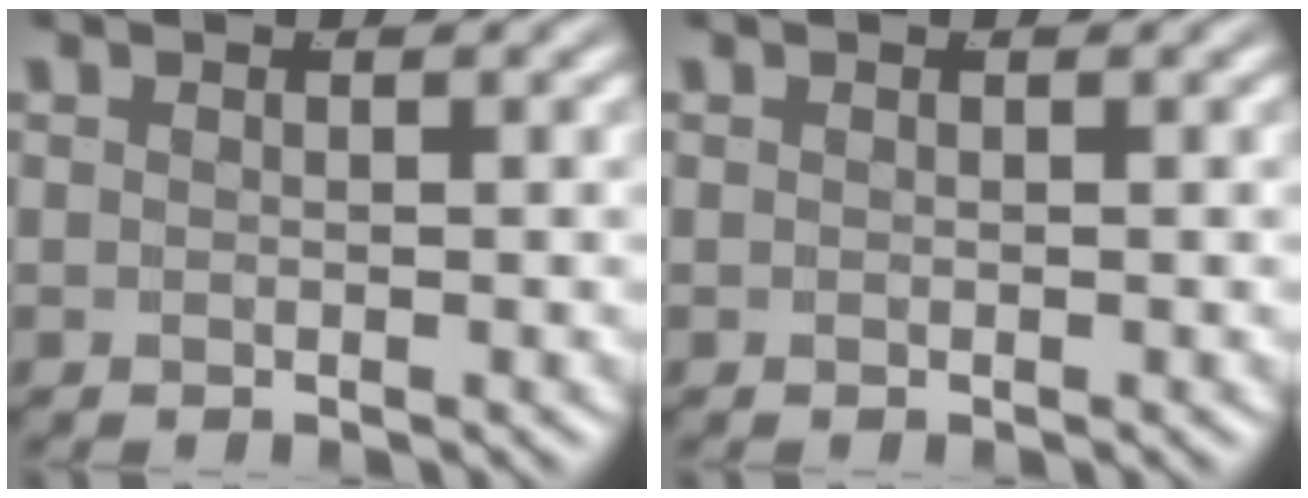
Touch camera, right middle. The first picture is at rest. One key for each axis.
{"total": 0.0}